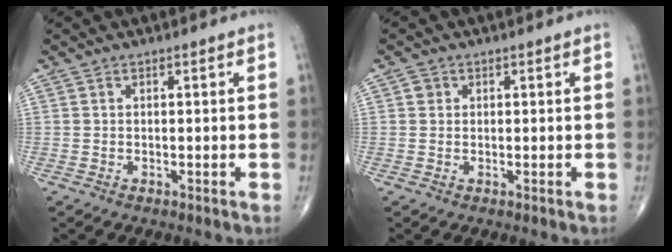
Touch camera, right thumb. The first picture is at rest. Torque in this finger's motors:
{"motor_torque": [-0.20, 0.01, 0.29, -0.09, -0.06]}